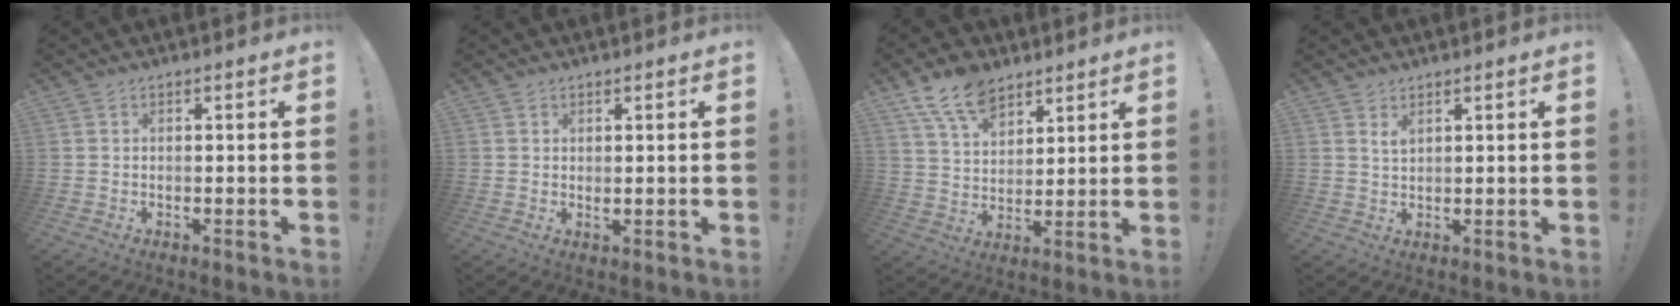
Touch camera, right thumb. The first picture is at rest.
{"total": 0.8, "force": [0.7, 0.1, 0.4], "torque": [-0.002, -0.005, 0.012]}
{"total": 12.2, "force": [8.4, 6.6, 6.0], "torque": [-0.103, -0.043, 0.158]}
{"total": 1.9, "force": [1.4, 0.4, 1.3], "torque": [-0.022, -0.005, 0.024]}